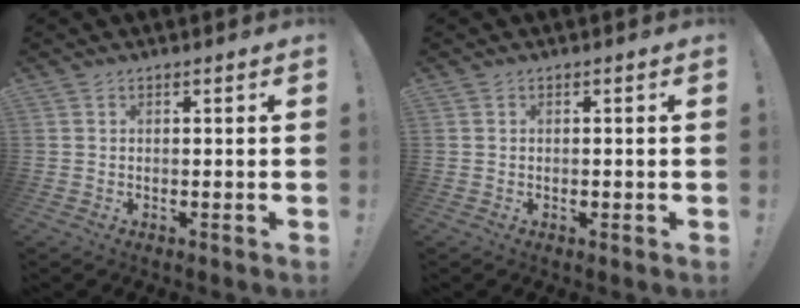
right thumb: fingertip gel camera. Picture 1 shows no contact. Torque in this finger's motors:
{"motor_torque": [0.06, 0.25, 0.28, -0.30, 0.00]}